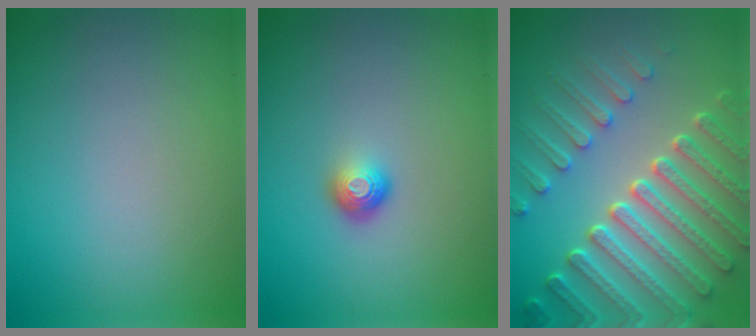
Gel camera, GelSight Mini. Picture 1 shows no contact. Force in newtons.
{"total": 1.6, "press": 1.1, "slide": 1.2}
{"total": 8.0, "press": 6.1, "slide": 5.2}